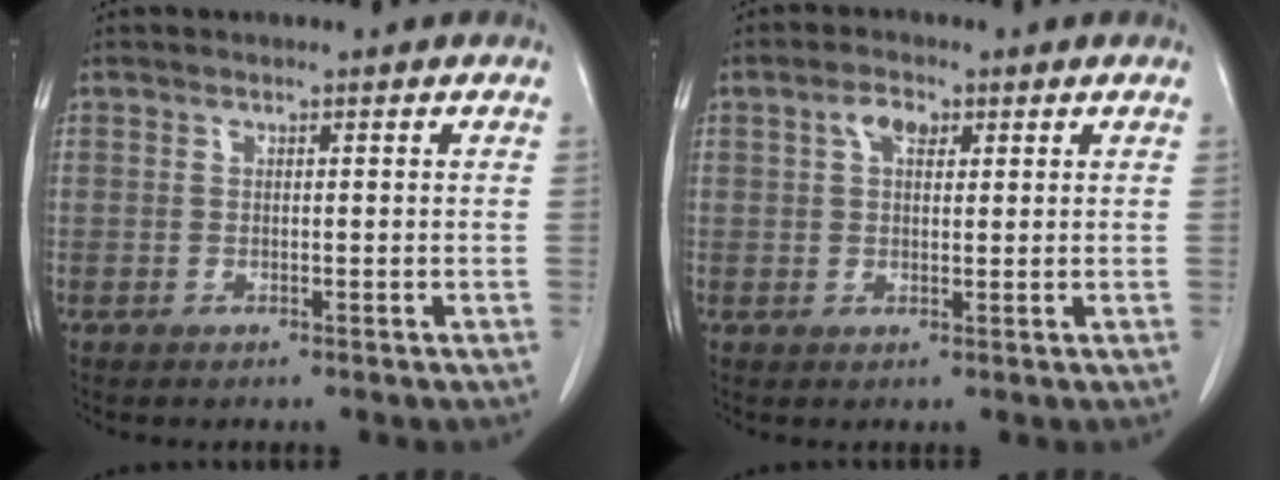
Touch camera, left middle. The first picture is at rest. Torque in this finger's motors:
{"motor_torque": [0.04, -0.04, 0.02, 0.03]}